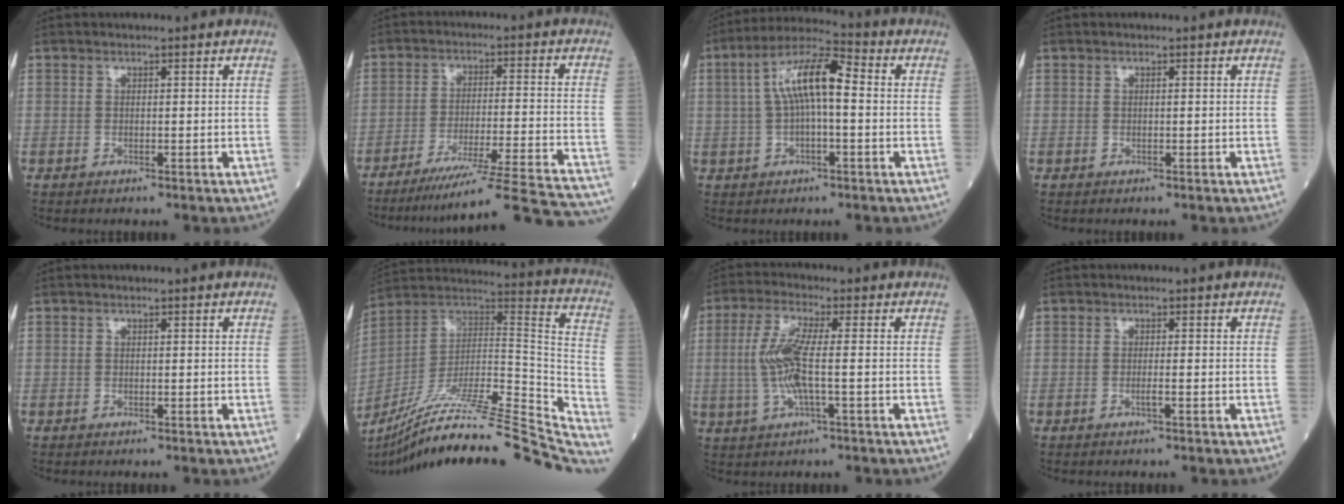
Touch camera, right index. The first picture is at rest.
{"total": 24.2, "force": [-22.2, -2.0, 9.3], "torque": [-0.077, -0.036, -0.304]}
{"total": 9.8, "force": [1.0, 2.4, 9.5], "torque": [-0.182, 0.032, 0.013]}
{"total": 0.0}
{"total": 0.0}
{"total": 39.1, "force": [-33.5, 2.3, 20.1], "torque": [-0.225, -0.050, -0.483]}
{"total": 7.7, "force": [-0.3, 1.2, 7.6], "torque": [-0.172, 0.003, -0.011]}
{"total": 1.2, "force": [-0.4, -0.1, 1.1], "torque": [-0.022, -0.001, -0.009]}